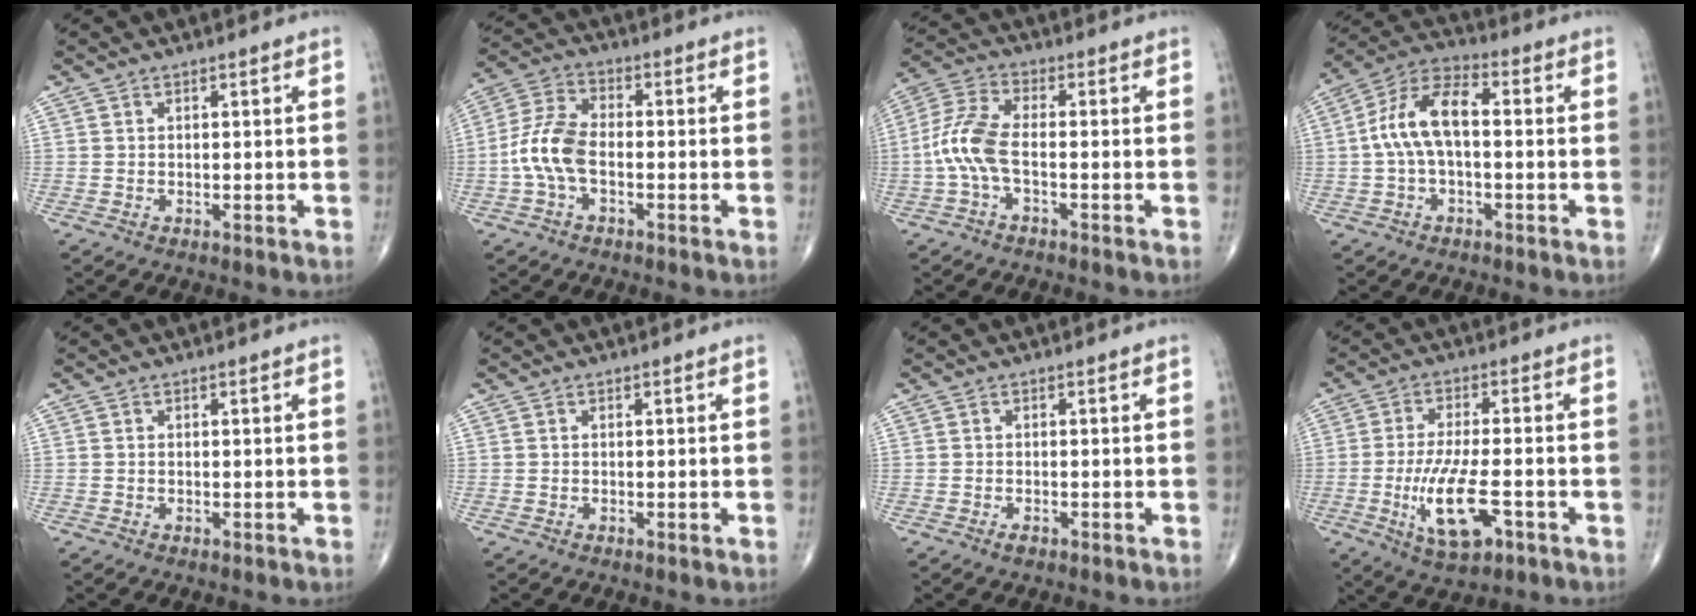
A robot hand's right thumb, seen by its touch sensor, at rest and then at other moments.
{"total": 8.5, "force": [-1.9, 4.7, 6.9], "torque": [-0.151, 0.028, -0.044]}
{"total": 7.8, "force": [-1.7, 3.1, 7.0], "torque": [-0.170, 0.023, -0.042]}
{"total": 10.9, "force": [0.0, 5.4, 9.5], "torque": [-0.189, 0.039, -0.008]}
{"total": 0.0}
{"total": 0.0}
{"total": 1.1, "force": [-0.7, 0.5, 0.7], "torque": [-0.014, 0.000, -0.013]}
{"total": 11.2, "force": [-3.7, 3.8, 9.9], "torque": [-0.188, 0.001, -0.060]}